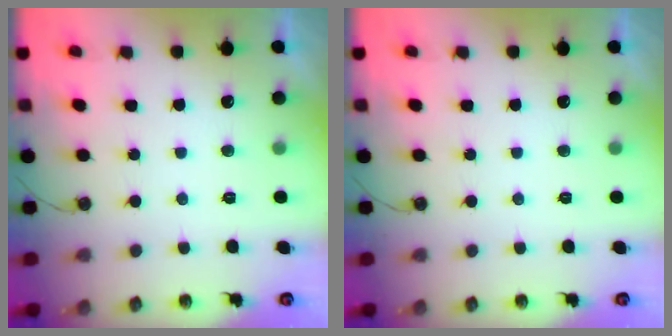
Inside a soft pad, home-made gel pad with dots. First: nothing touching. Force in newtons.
{"total": 0.0}